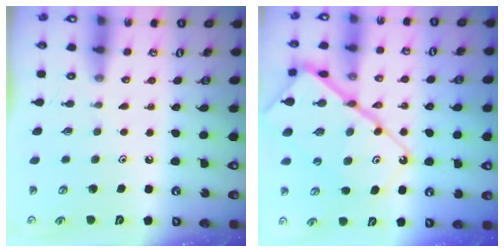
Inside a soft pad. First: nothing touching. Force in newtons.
{"total": 19.8, "press": 19.7, "slide": 1.9}